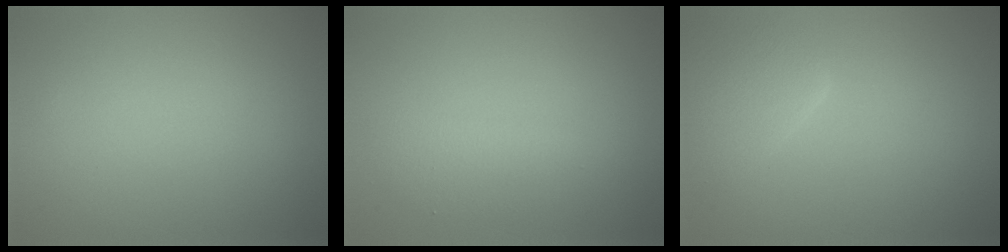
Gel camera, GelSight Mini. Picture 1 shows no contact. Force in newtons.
{"total": 2.0, "press": 2.0, "slide": 0.1}
{"total": 2.8, "press": 2.8, "slide": 0.1}